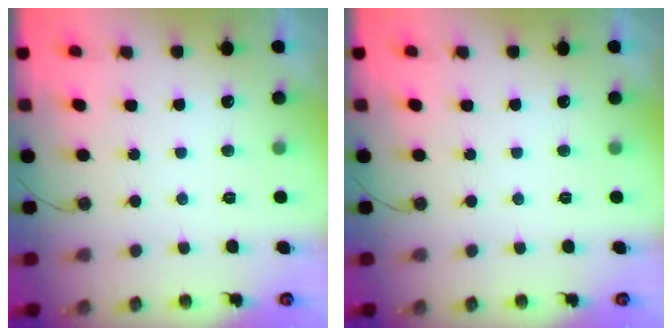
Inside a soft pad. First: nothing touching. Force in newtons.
{"total": 0.0}